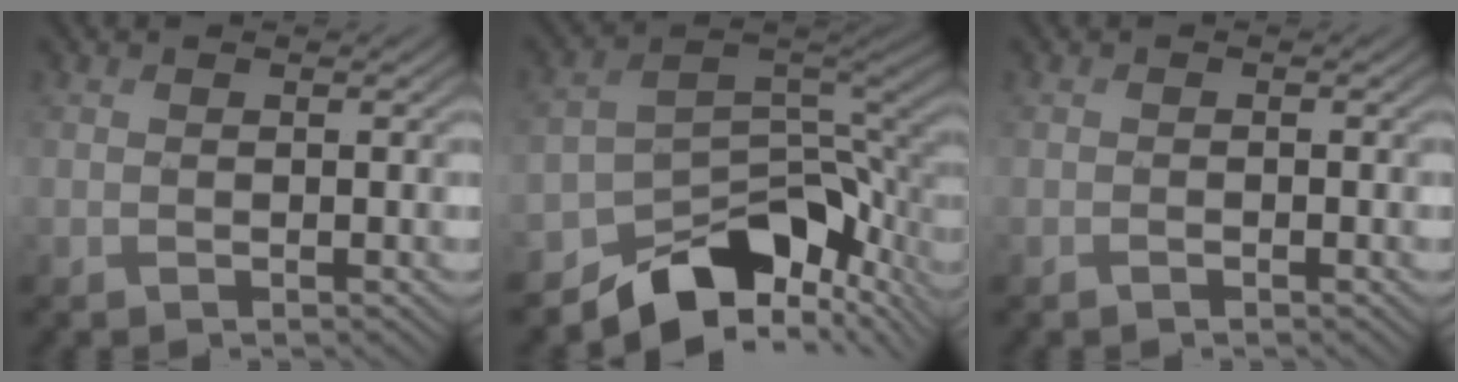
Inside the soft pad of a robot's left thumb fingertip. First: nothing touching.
{"total": 12.9, "force": [-8.1, 6.6, 7.4], "torque": [-0.116, -0.011, -0.145]}
{"total": 0.6, "force": [-0.5, 0.2, 0.2], "torque": [-0.002, -0.004, -0.008]}